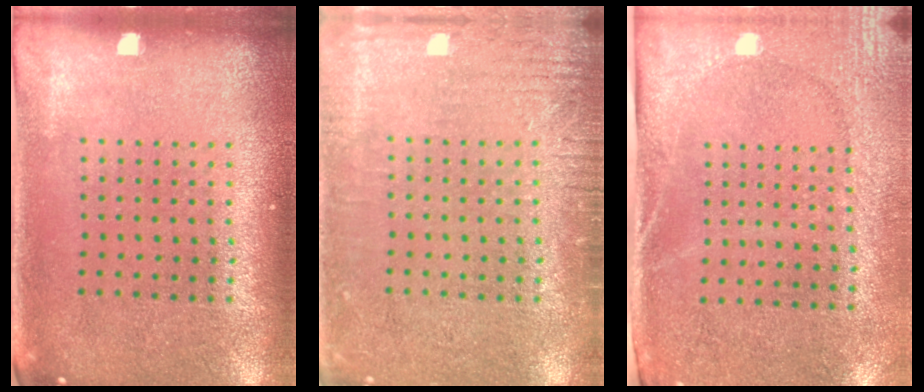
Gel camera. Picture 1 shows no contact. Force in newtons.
{"total": 2.8, "press": 2.8, "slide": 0.4}
{"total": 2.8, "press": 2.3, "slide": 1.6}